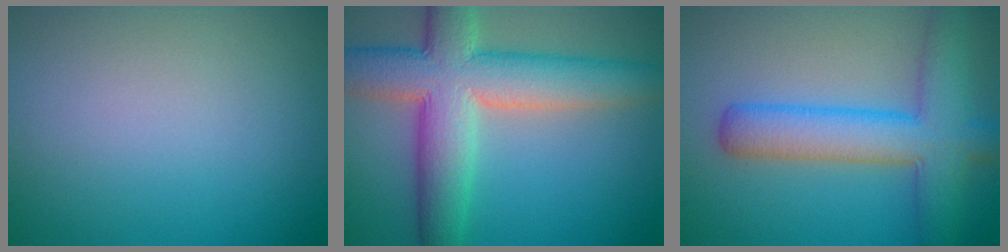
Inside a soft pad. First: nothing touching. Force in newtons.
{"total": 9.5, "press": 9.5, "slide": 0.2}
{"total": 6.8, "press": 6.8, "slide": 0.4}